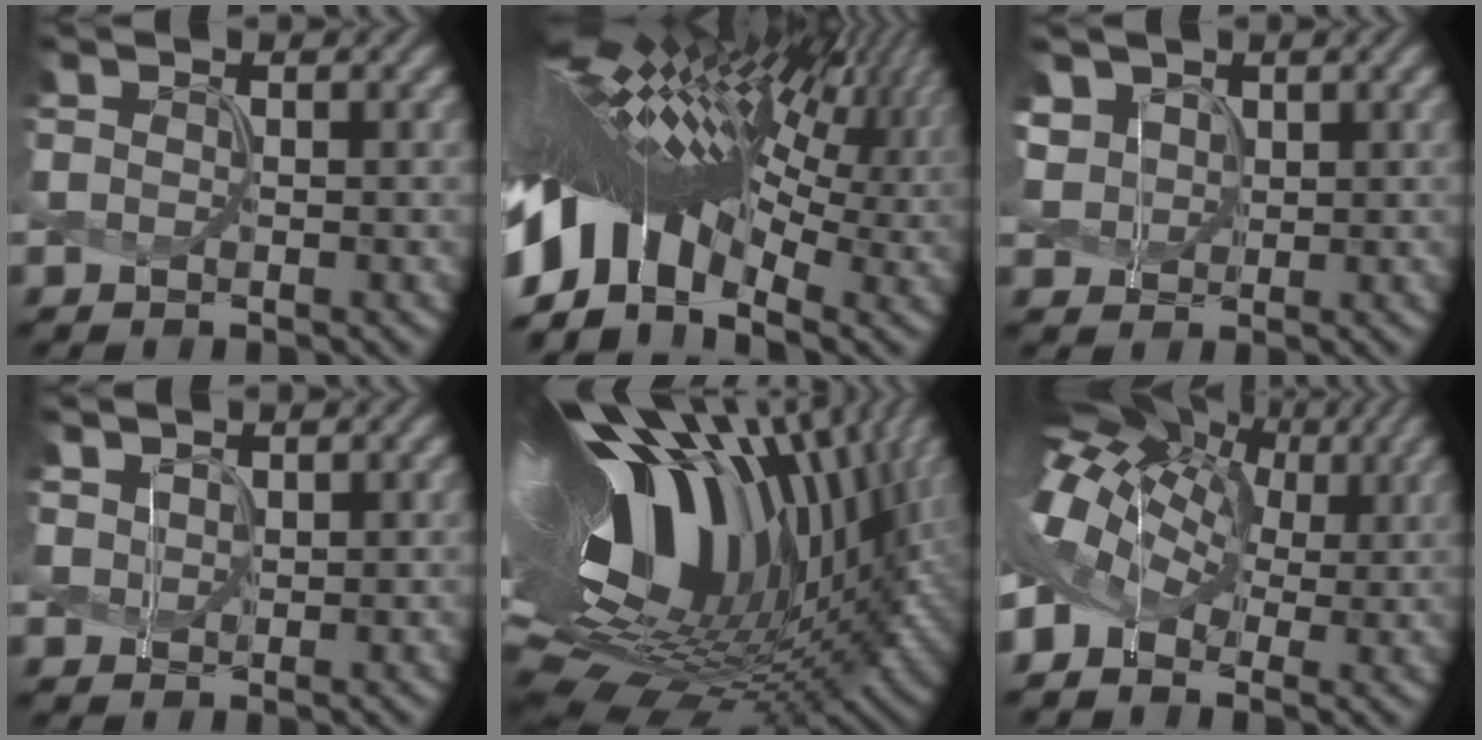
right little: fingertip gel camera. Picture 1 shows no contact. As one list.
[{"total": 16.5, "force": [-1.2, 9.0, 13.8], "torque": [-0.273, 0.036, -0.037]}, {"total": 3.5, "force": [1.6, 2.7, 1.4], "torque": [-0.049, 0.003, 0.038]}, {"total": 1.5, "force": [1.1, 0.9, 0.4], "torque": [-0.016, 0.001, 0.026]}, {"total": 19.9, "force": [4.7, 11.6, 15.4], "torque": [-0.284, 0.035, 0.074]}, {"total": 12.1, "force": [2.3, 8.4, 8.4], "torque": [-0.177, 0.026, 0.042]}]